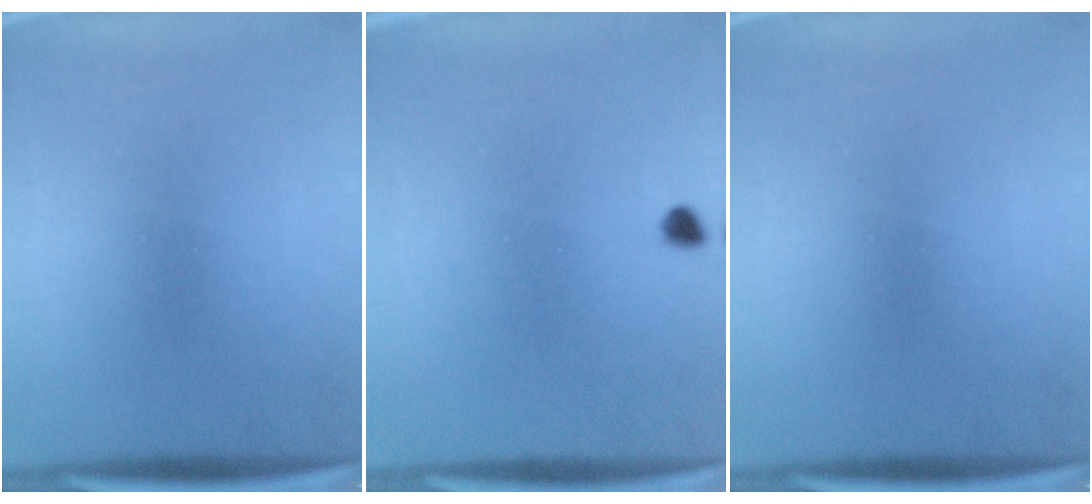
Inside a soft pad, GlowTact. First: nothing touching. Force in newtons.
{"total": 1.2}
{"total": 0.0}